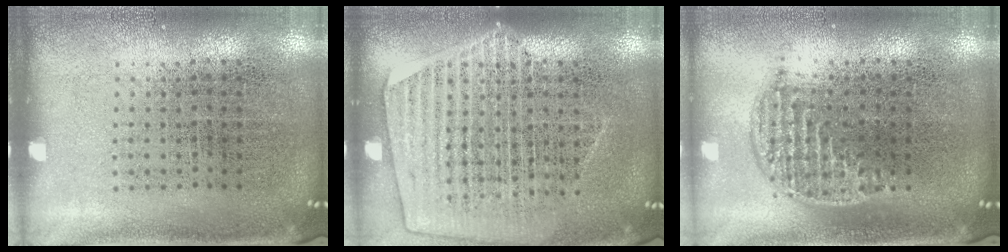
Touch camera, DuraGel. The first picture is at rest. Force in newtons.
{"total": 1.6, "press": 1.4, "slide": 0.7}
{"total": 1.3, "press": 1.1, "slide": 0.6}